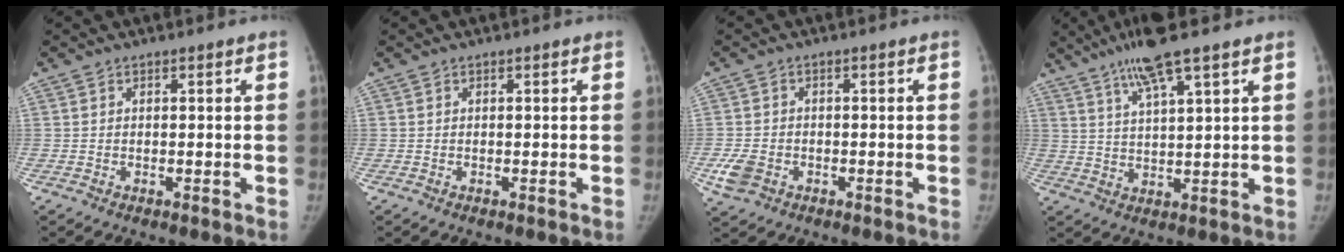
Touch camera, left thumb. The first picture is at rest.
{"total": 0.0}
{"total": 4.3, "force": [-1.4, 3.5, 2.1], "torque": [-0.042, 0.002, -0.020]}
{"total": 9.1, "force": [6.2, 0.5, 6.6], "torque": [-0.127, -0.019, 0.115]}